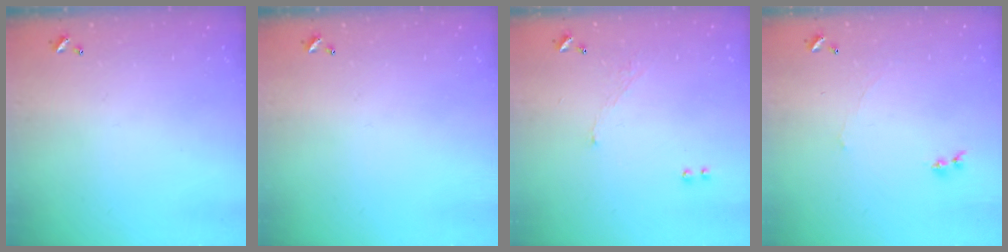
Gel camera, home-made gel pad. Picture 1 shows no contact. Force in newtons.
{"total": 0.0}
{"total": 4.0, "press": 4.0, "slide": 0.7}
{"total": 0.7, "press": 0.1, "slide": 0.7}